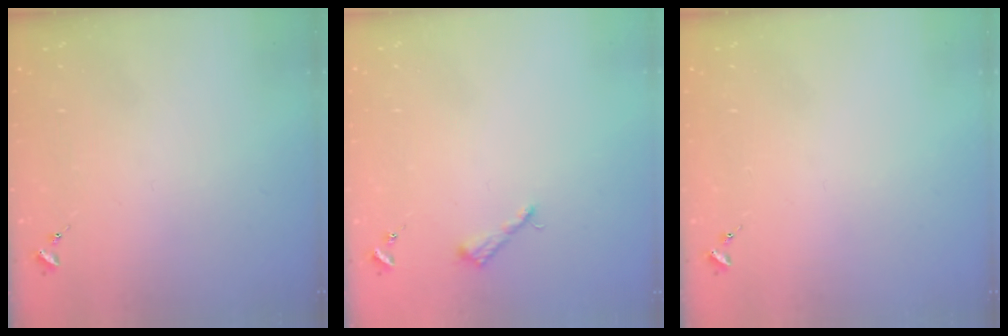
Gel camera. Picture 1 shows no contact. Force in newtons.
{"total": 4.2, "press": 4.1, "slide": 0.6}
{"total": 0.0}